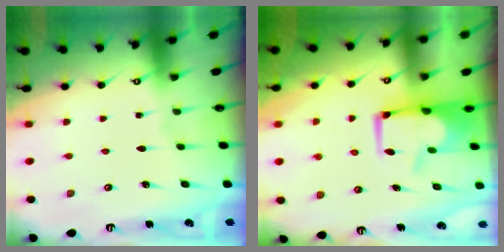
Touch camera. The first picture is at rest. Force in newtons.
{"total": 5.9, "press": 5.8, "slide": 1.1}